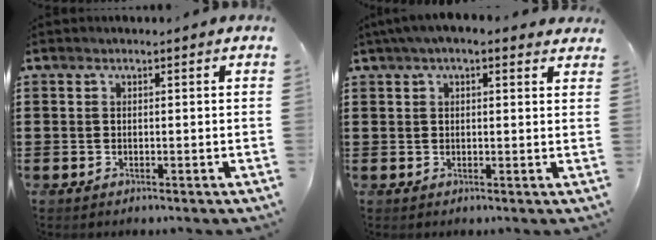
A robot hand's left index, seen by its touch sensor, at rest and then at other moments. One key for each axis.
{"total": 3.1, "fx": 2.0, "fy": 1.0, "fz": 2.2, "tx": -0.048, "ty": 0.007, "tz": 0.035}